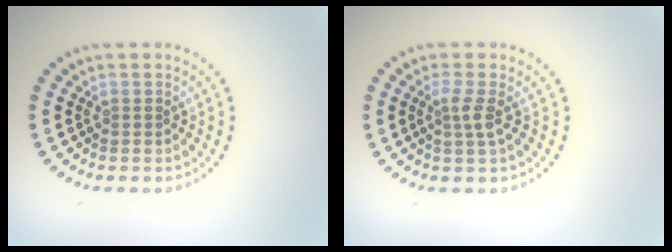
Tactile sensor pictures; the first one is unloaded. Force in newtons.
{"total": 1.8, "press": 1.4, "slide": 1.2}